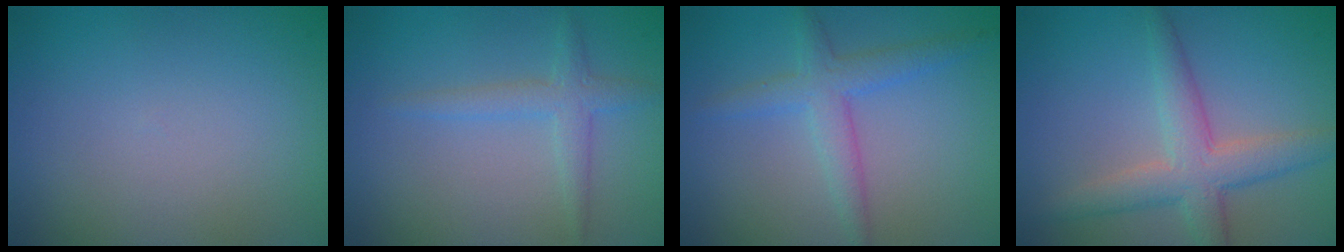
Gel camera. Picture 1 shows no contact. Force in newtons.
{"total": 2.1, "press": 2.1, "slide": 0.1}
{"total": 3.1, "press": 3.1, "slide": 0.2}
{"total": 4.3, "press": 4.3, "slide": 0.2}